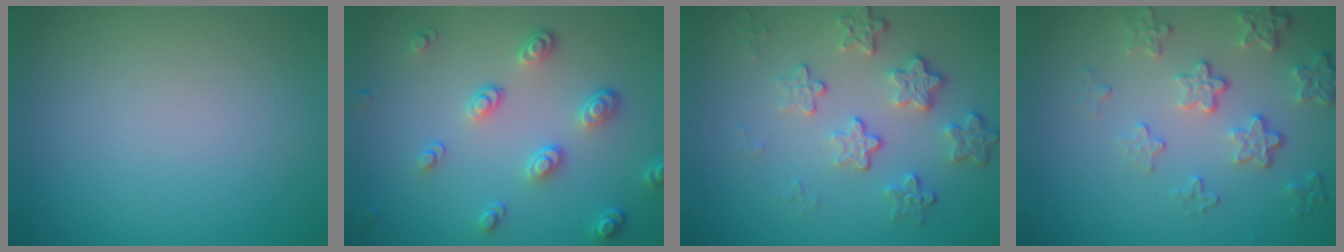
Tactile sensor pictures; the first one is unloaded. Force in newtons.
{"total": 3.6, "press": 2.8, "slide": 2.3}
{"total": 4.1, "press": 3.0, "slide": 2.8}
{"total": 4.1, "press": 3.2, "slide": 2.6}